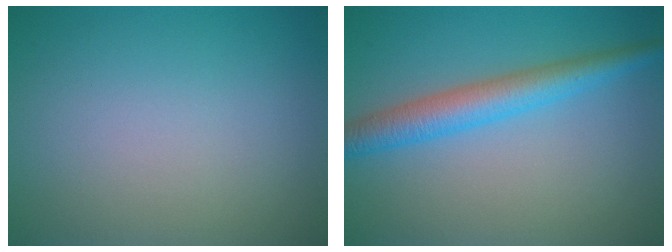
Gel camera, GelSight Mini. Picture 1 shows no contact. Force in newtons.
{"total": 4.3, "press": 4.3, "slide": 0.1}